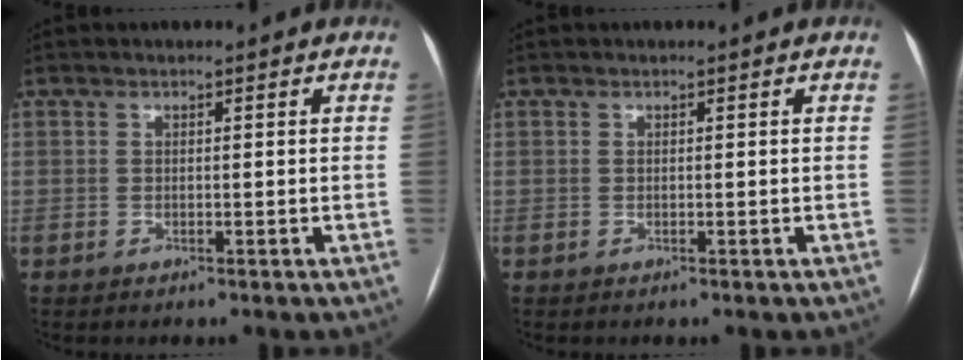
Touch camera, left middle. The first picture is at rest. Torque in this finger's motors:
{"motor_torque": [0.02, 0.02, 0.00, 0.00]}